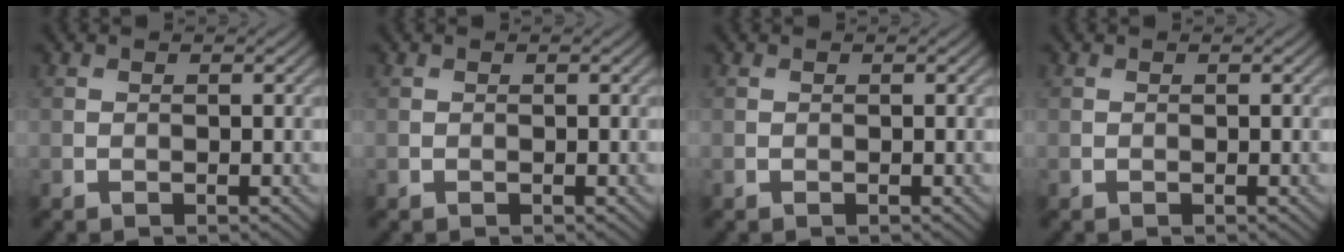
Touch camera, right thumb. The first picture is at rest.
{"total": 0.0}
{"total": 0.0}
{"total": 0.0}